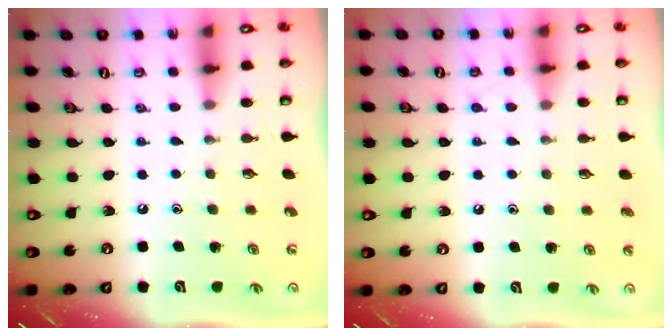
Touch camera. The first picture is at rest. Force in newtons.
{"total": 4.0, "press": 4.0, "slide": 0.4}